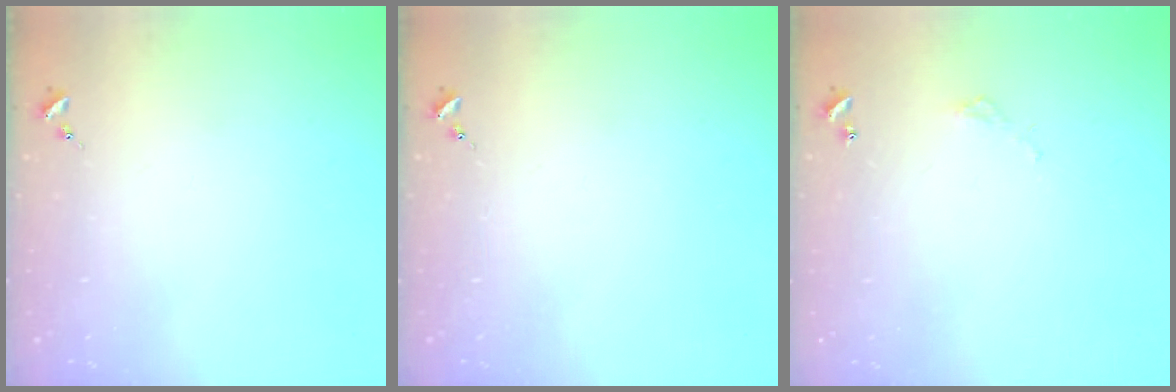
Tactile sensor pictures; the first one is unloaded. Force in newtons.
{"total": 0.0}
{"total": 2.8, "press": 2.8, "slide": 0.2}